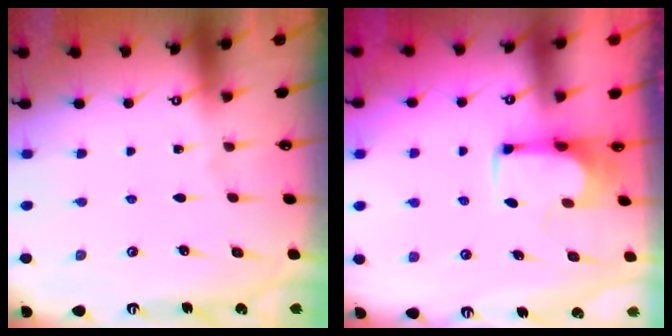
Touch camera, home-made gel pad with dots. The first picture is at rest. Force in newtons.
{"total": 5.3, "press": 5.2, "slide": 1.0}